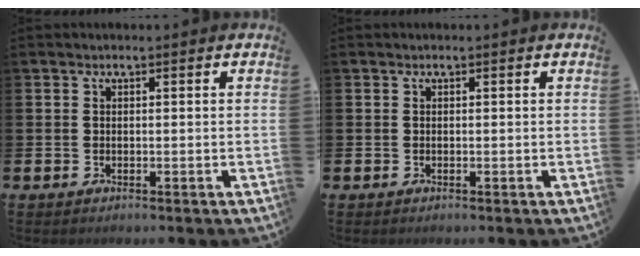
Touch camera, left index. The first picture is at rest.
{"total": 0.0}